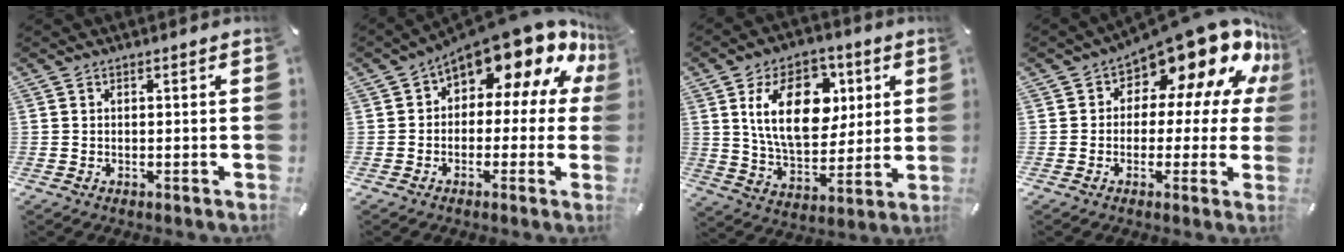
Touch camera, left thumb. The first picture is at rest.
{"total": 15.4, "force": [10.1, 6.6, 9.6], "torque": [-0.151, -0.079, 0.174]}
{"total": 18.5, "force": [5.8, 12.1, 12.6], "torque": [-0.215, 0.008, 0.101]}
{"total": 16.4, "force": [9.9, 8.2, 10.1], "torque": [-0.146, -0.081, 0.169]}